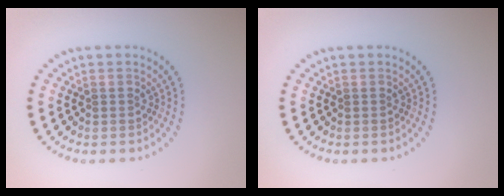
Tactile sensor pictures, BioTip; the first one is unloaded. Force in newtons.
{"total": 0.0}